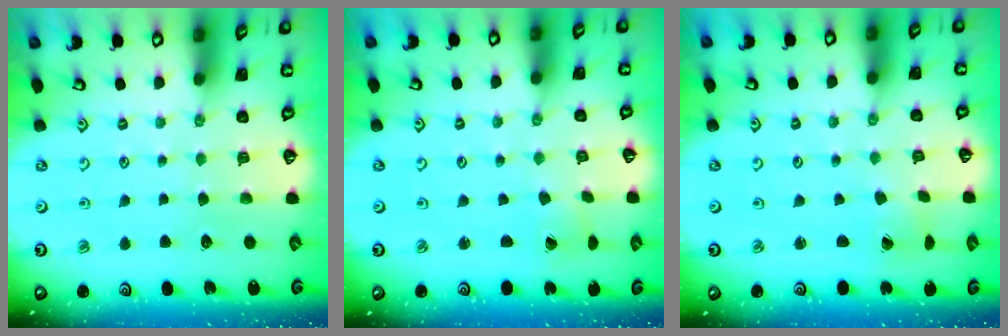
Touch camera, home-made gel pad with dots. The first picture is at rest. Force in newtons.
{"total": 0.6, "press": 0.6, "slide": 0.0}
{"total": 1.7, "press": 1.7, "slide": 0.1}